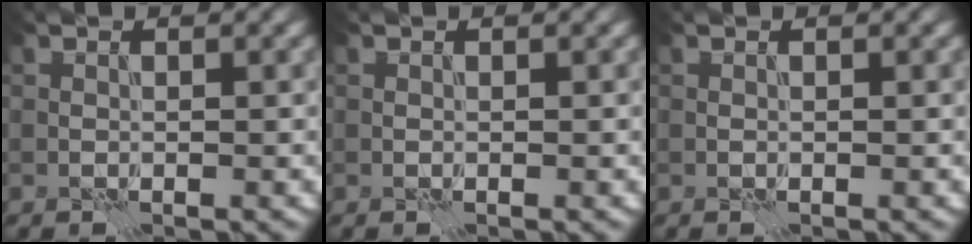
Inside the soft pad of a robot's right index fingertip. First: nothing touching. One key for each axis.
{"total": 0.0}
{"total": 0.0}